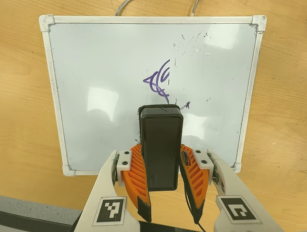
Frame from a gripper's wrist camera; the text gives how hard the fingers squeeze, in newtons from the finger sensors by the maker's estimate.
{"total": 10.0, "left": 8.6, "right": 11.5}